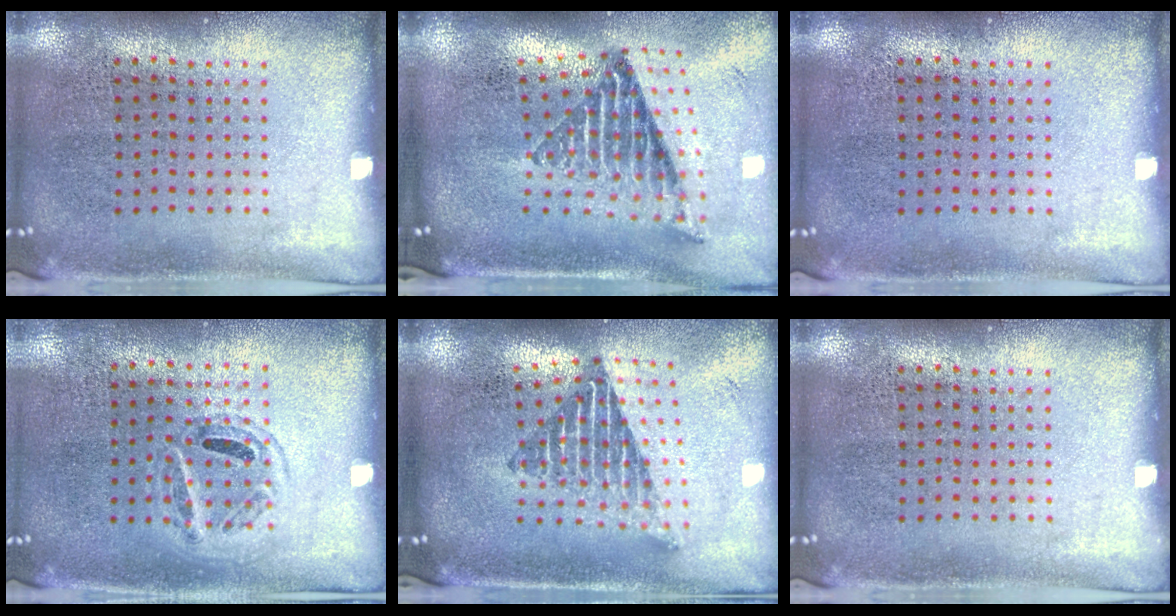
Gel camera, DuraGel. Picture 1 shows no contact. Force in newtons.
{"total": 1.9, "press": 1.3, "slide": 1.5}
{"total": 0.0}
{"total": 0.9, "press": 0.8, "slide": 0.4}
{"total": 2.1, "press": 1.5, "slide": 1.5}
{"total": 0.0}